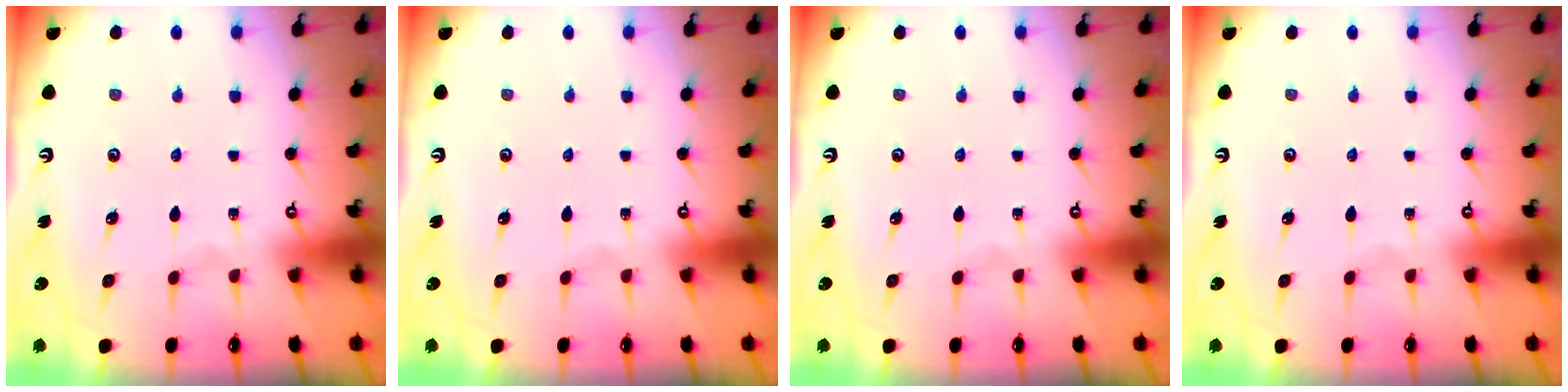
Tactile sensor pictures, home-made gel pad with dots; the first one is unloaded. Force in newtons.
{"total": 0.0}
{"total": 0.0}
{"total": 0.0}